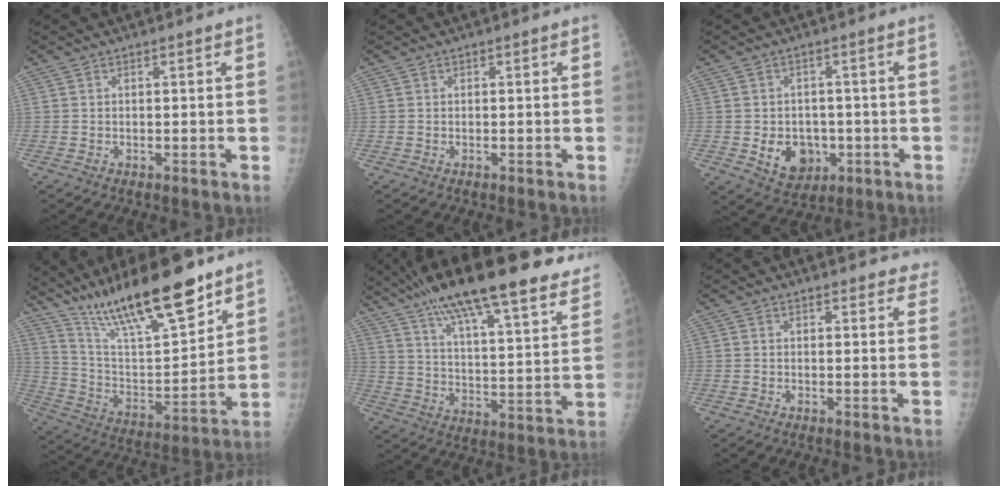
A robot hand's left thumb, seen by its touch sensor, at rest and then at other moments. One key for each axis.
{"total": 0.0}
{"total": 7.6, "fx": -1.7, "fy": 6.2, "fz": 4.2, "tx": -0.033, "ty": 0.003, "tz": -0.011}
{"total": 24.4, "fx": 17.4, "fy": 5.8, "fz": 16.2, "tx": -0.254, "ty": -0.067, "tz": 0.307}
{"total": 32.3, "fx": 23.4, "fy": 7.9, "fz": 20.9, "tx": -0.310, "ty": -0.037, "tz": 0.335}
{"total": 6.6, "fx": 6.0, "fy": 2.2, "fz": 1.4, "tx": 0.026, "ty": -0.020, "tz": 0.050}